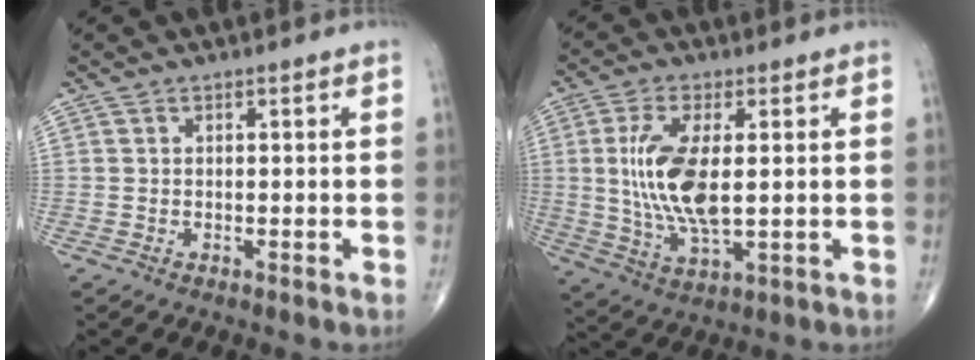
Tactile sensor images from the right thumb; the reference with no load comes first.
{"total": 12.6, "force": [1.0, 5.1, 11.5], "torque": [-0.242, -0.014, 0.026]}